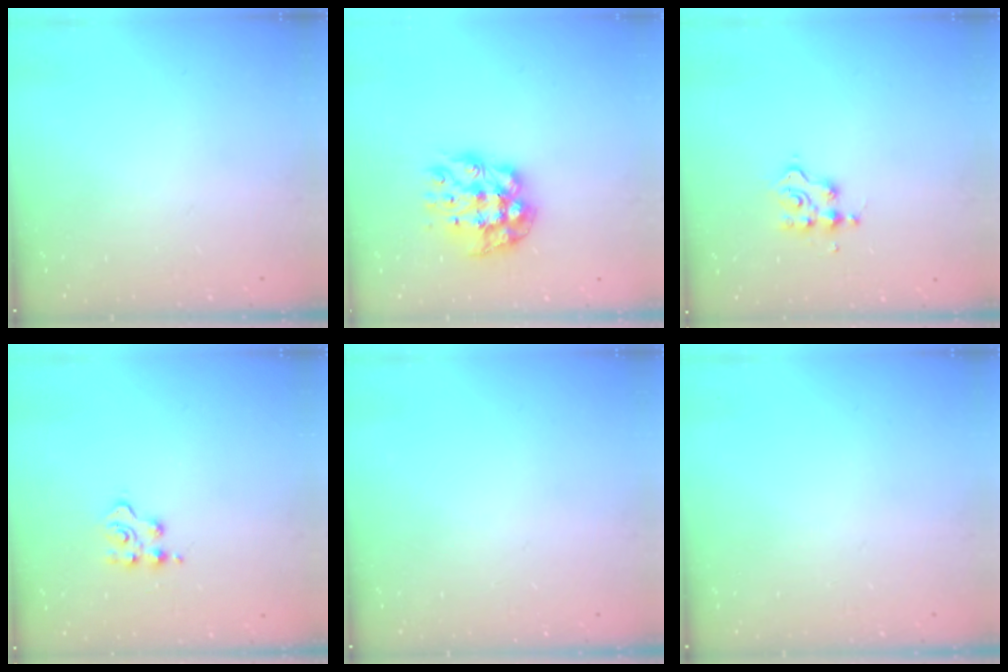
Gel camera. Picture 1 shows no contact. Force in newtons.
{"total": 12.5, "press": 12.4, "slide": 1.1}
{"total": 3.7, "press": 3.7, "slide": 0.3}
{"total": 3.3, "press": 3.3, "slide": 0.6}
{"total": 0.0}
{"total": 0.0}